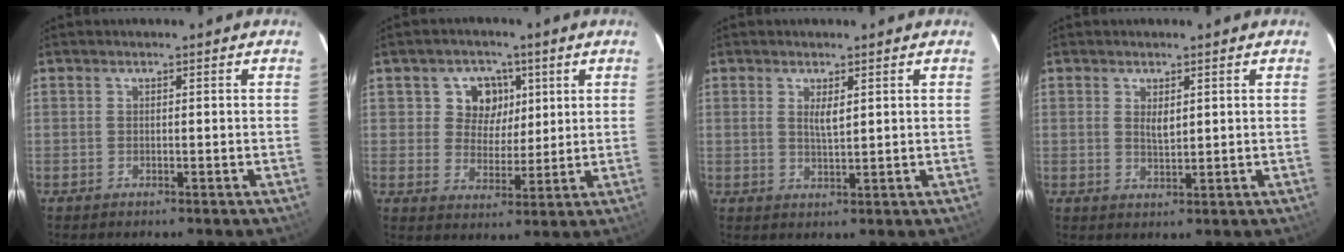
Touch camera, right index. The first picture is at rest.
{"total": 7.2, "force": [2.4, 6.3, 2.5], "torque": [-0.047, 0.009, 0.043]}
{"total": 2.8, "force": [1.0, 0.8, 2.5], "torque": [-0.046, -0.004, 0.017]}
{"total": 2.6, "force": [0.8, 1.2, 2.2], "torque": [-0.037, -0.002, 0.015]}